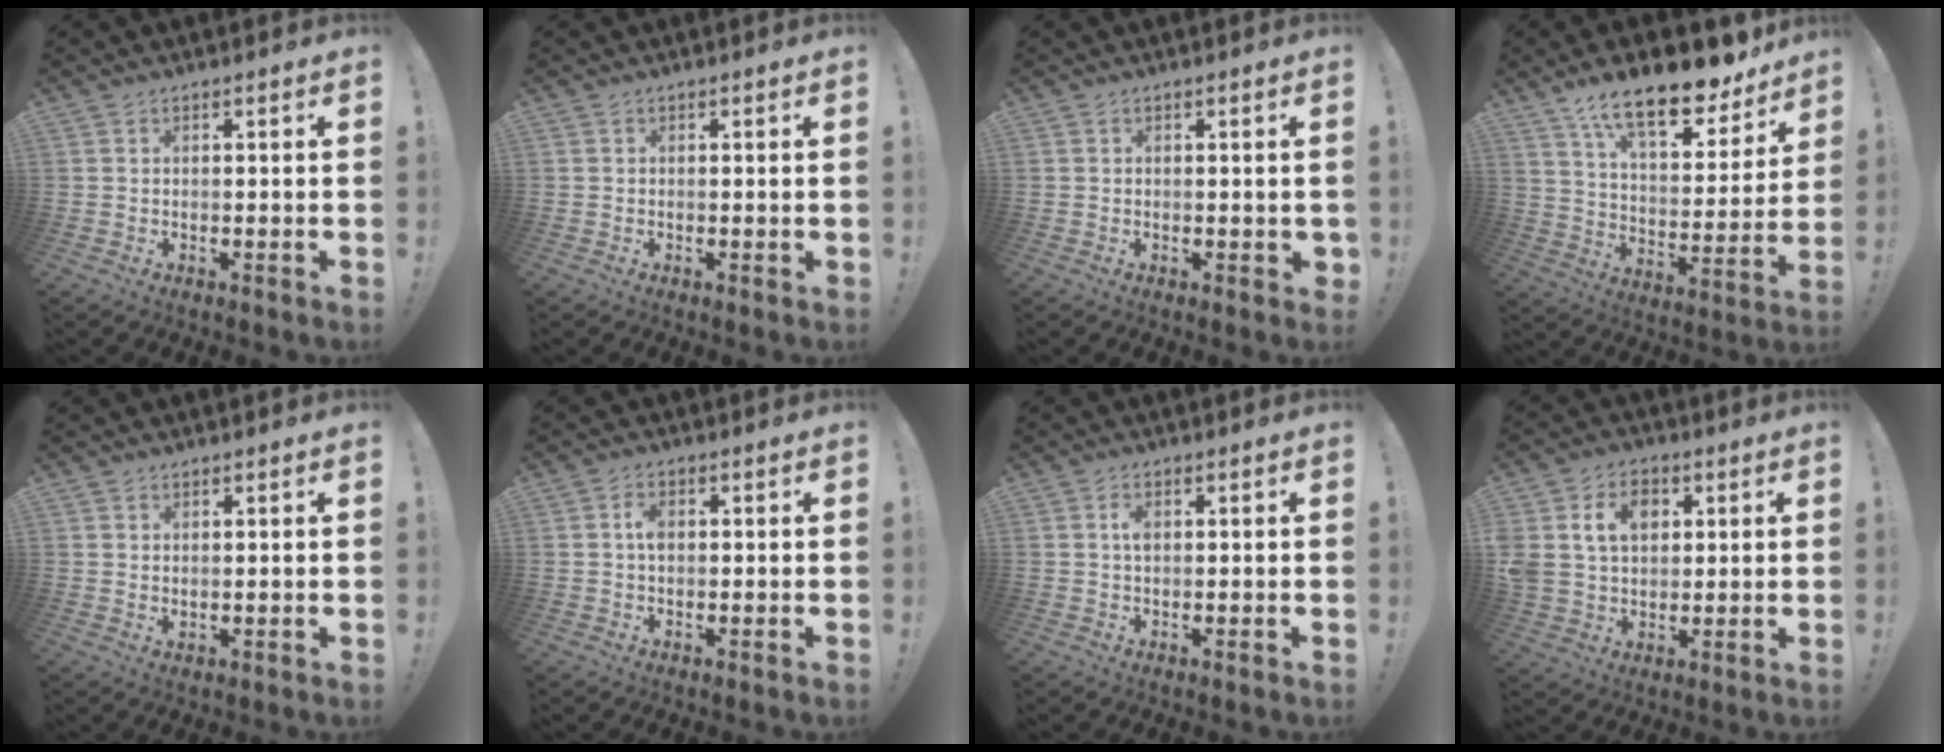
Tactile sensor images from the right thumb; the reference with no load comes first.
{"total": 0.0}
{"total": 0.9, "force": [0.2, 0.6, 0.6], "torque": [-0.002, 0.000, 0.003]}
{"total": 18.2, "force": [13.2, 6.0, 11.0], "torque": [-0.171, -0.096, 0.223]}
{"total": 1.4, "force": [1.1, 0.6, 0.5], "torque": [-0.001, -0.004, 0.020]}
{"total": 3.2, "force": [0.4, 2.2, 2.3], "torque": [-0.028, 0.002, 0.003]}
{"total": 2.5, "force": [0.6, 1.6, 1.8], "torque": [-0.021, -0.001, 0.006]}
{"total": 11.5, "force": [3.9, 8.9, 6.2], "torque": [-0.098, -0.001, 0.078]}